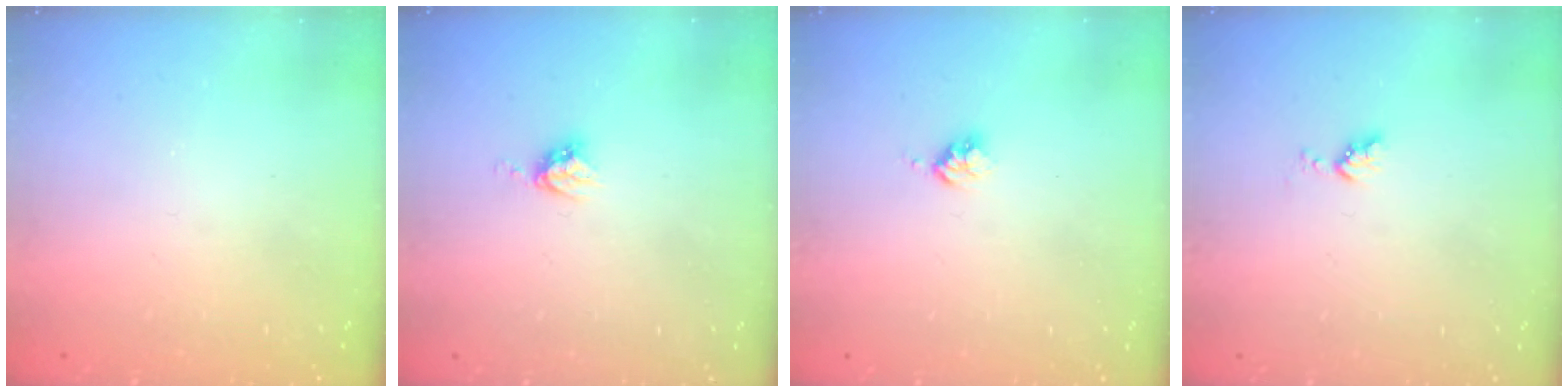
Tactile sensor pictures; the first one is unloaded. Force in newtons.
{"total": 4.9, "press": 4.9, "slide": 0.1}
{"total": 2.5, "press": 2.5, "slide": 0.3}
{"total": 3.9, "press": 3.9, "slide": 0.5}